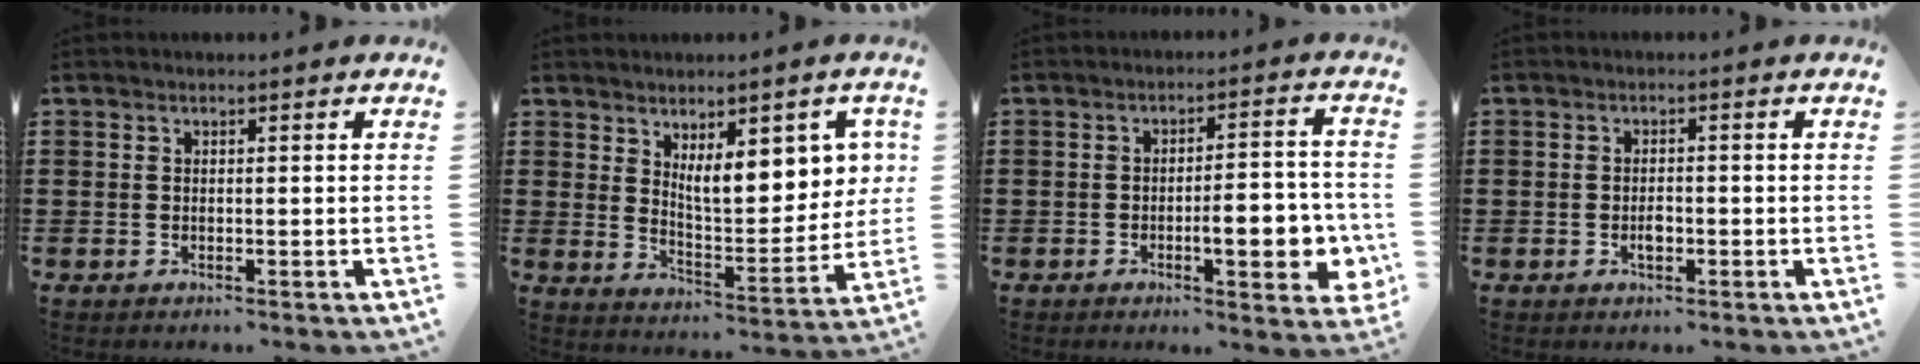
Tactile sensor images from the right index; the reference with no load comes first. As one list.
[{"total": 8.7, "force": [4.3, 3.6, 6.6], "torque": [-0.116, -0.011, 0.073]}, {"total": 8.0, "force": [-2.1, 2.5, 7.4], "torque": [-0.095, -0.008, -0.036]}, {"total": 1.9, "force": [-0.6, 0.7, 1.6], "torque": [-0.032, 0.001, -0.010]}]